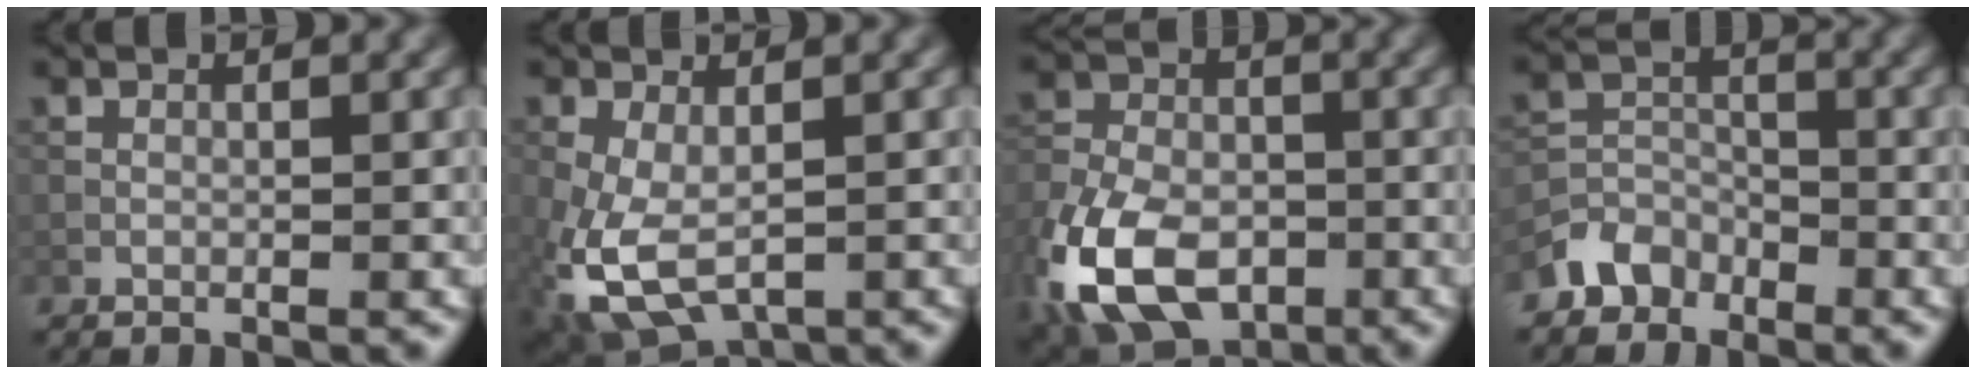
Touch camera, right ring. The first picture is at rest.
{"total": 7.9, "force": [-2.5, 4.3, 6.2], "torque": [-0.159, -0.024, -0.037]}
{"total": 12.3, "force": [-5.6, 7.5, 8.0], "torque": [-0.186, -0.027, -0.116]}
{"total": 3.3, "force": [-2.6, 2.0, 0.3], "torque": [-0.002, 0.003, -0.056]}